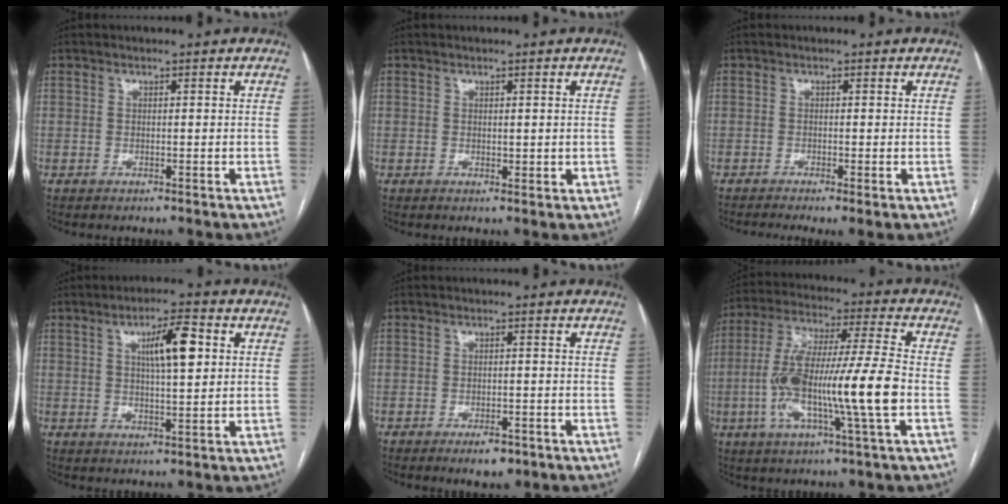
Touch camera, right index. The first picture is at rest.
{"total": 1.5, "force": [0.3, 0.9, 1.2], "torque": [-0.016, -0.006, 0.007]}
{"total": 3.2, "force": [-1.9, 0.4, 2.5], "torque": [-0.036, -0.009, -0.030]}
{"total": 7.4, "force": [2.2, 1.4, 6.9], "torque": [-0.117, 0.010, 0.037]}
{"total": 3.5, "force": [-2.3, 1.5, 2.3], "torque": [-0.033, 0.000, -0.026]}
{"total": 17.4, "force": [-3.4, 0.4, 17.0], "torque": [-0.327, 0.001, -0.066]}